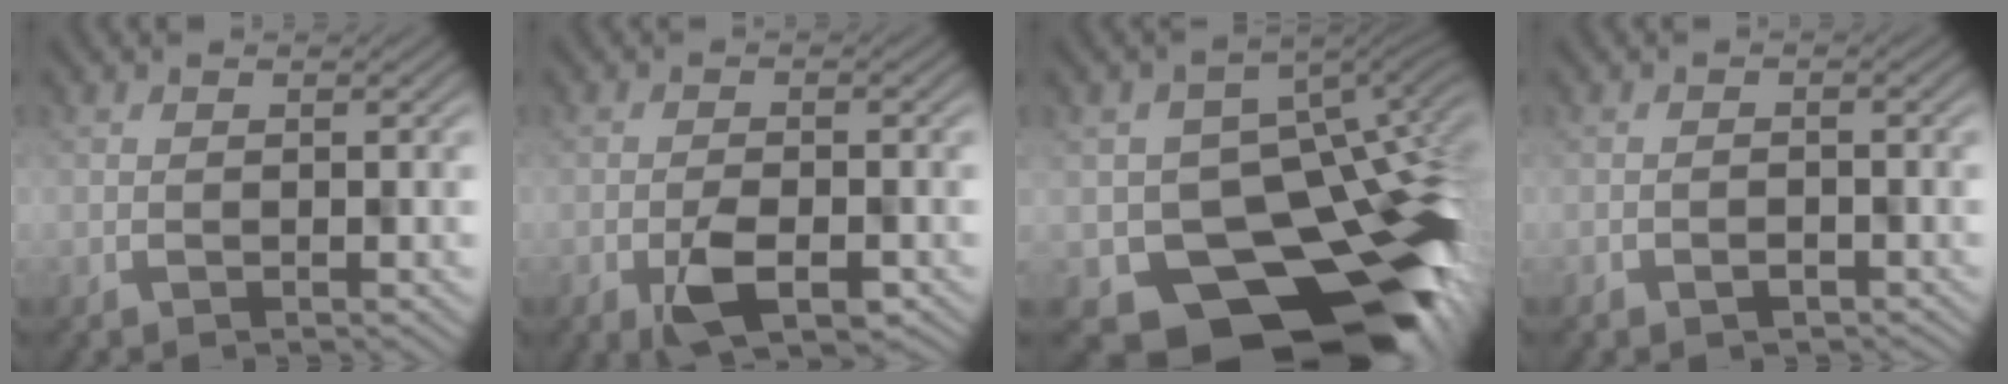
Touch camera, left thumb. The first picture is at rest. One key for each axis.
{"total": 4.9, "fx": -2.5, "fy": 2.2, "fz": 3.6, "tx": -0.071, "ty": -0.011, "tz": -0.035}
{"total": 16.4, "fx": -6.6, "fy": 11.7, "fz": 9.4, "tx": -0.114, "ty": -0.049, "tz": -0.078}
{"total": 0.9, "fx": -0.8, "fy": 0.4, "fz": -0.2, "tx": -0.003, "ty": -0.004, "tz": -0.006}